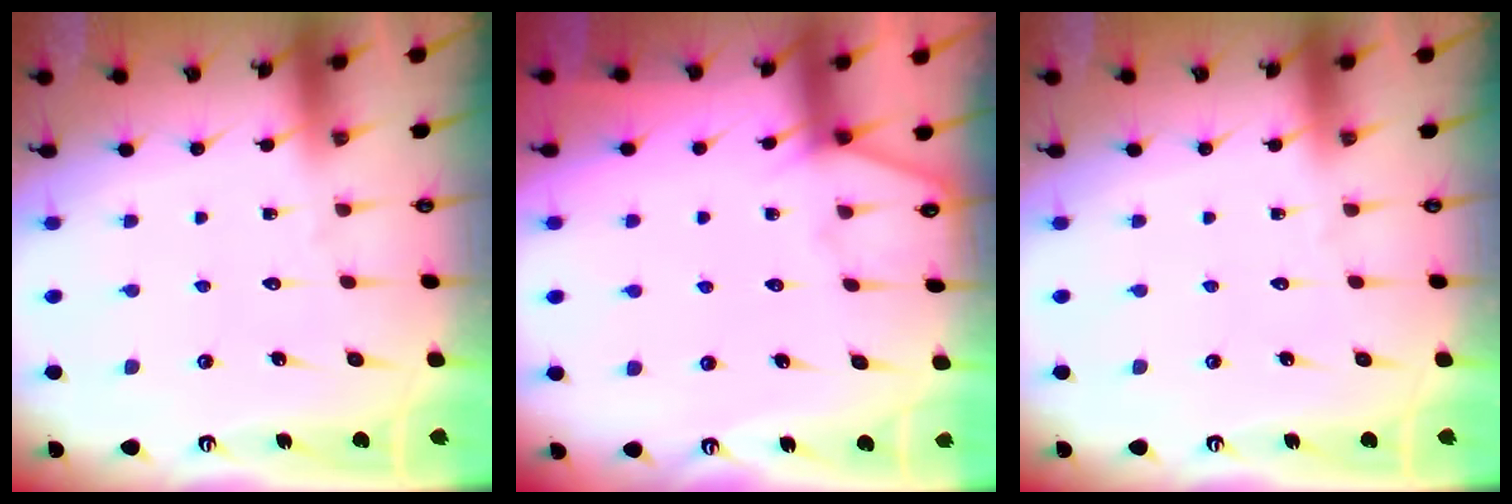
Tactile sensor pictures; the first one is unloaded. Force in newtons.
{"total": 2.9, "press": 2.9, "slide": 0.3}
{"total": 0.0}